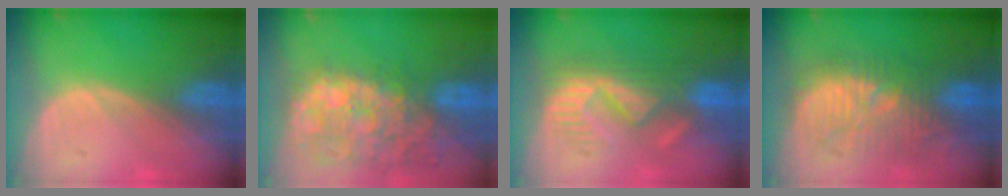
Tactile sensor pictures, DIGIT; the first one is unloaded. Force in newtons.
{"total": 14.1, "press": 11.6, "slide": 8.1}
{"total": 8.7, "press": 8.4, "slide": 2.1}
{"total": 10.7, "press": 10.6, "slide": 0.9}